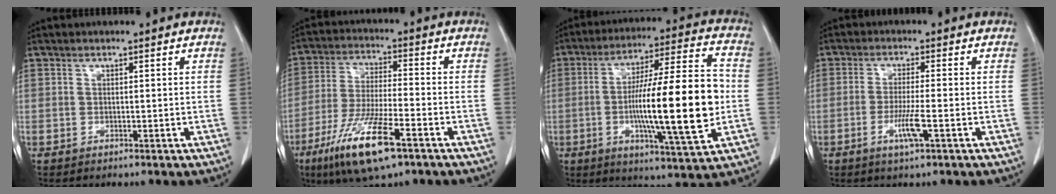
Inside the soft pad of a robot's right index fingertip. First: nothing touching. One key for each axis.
{"total": 13.1, "fx": -7.2, "fy": 2.2, "fz": 10.6, "tx": -0.213, "ty": -0.025, "tz": -0.126}
{"total": 20.3, "fx": -2.4, "fy": 1.6, "fz": 20.1, "tx": -0.333, "ty": 0.001, "tz": -0.039}
{"total": 4.6, "fx": -1.8, "fy": 0.0, "fz": 4.2, "tx": -0.081, "ty": -0.009, "tz": -0.032}